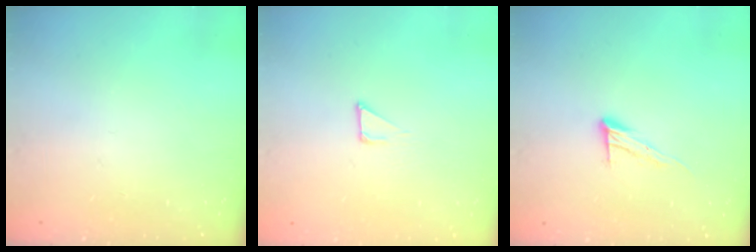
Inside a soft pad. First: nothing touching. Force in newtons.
{"total": 2.1, "press": 2.1, "slide": 0.1}
{"total": 8.8, "press": 8.7, "slide": 0.2}